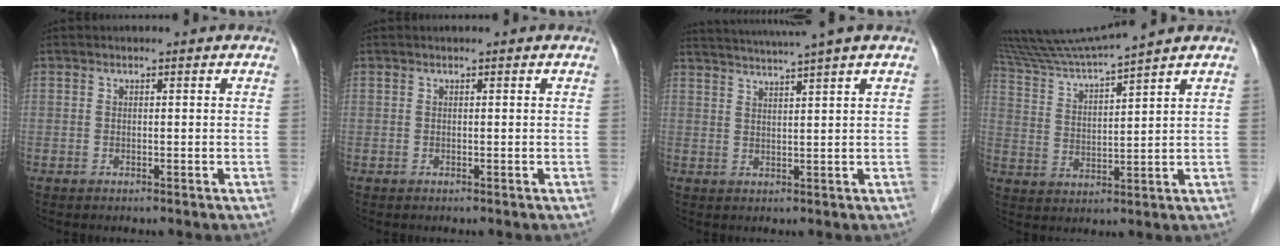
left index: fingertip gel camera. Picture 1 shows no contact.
{"total": 0.0}
{"total": 8.5, "force": [7.2, -1.8, 4.2], "torque": [-0.072, 0.014, 0.104]}
{"total": 9.1, "force": [8.4, -2.3, 2.7], "torque": [-0.061, 0.005, 0.169]}